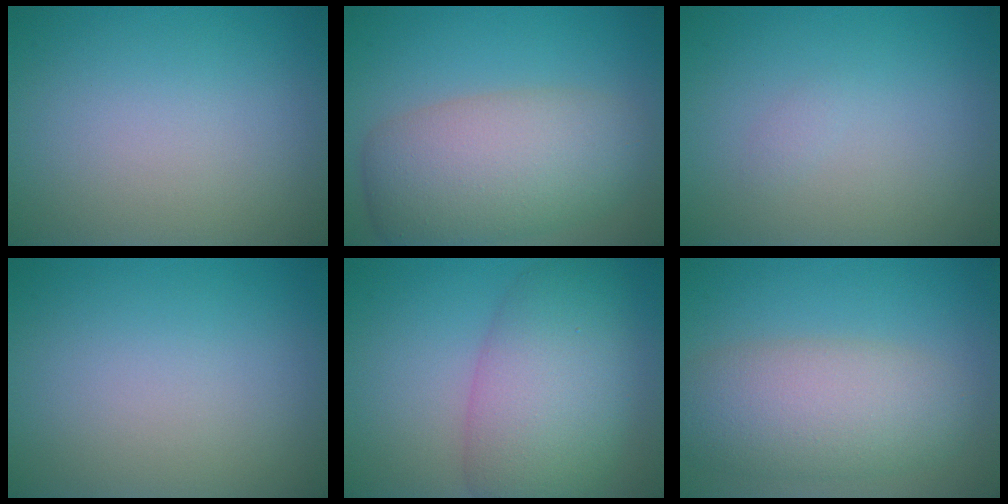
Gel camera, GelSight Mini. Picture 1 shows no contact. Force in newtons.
{"total": 7.7, "press": 7.7, "slide": 0.4}
{"total": 0.5, "press": 0.5, "slide": 0.0}
{"total": 0.0}
{"total": 8.4, "press": 8.4, "slide": 0.4}
{"total": 6.6, "press": 6.6, "slide": 0.3}